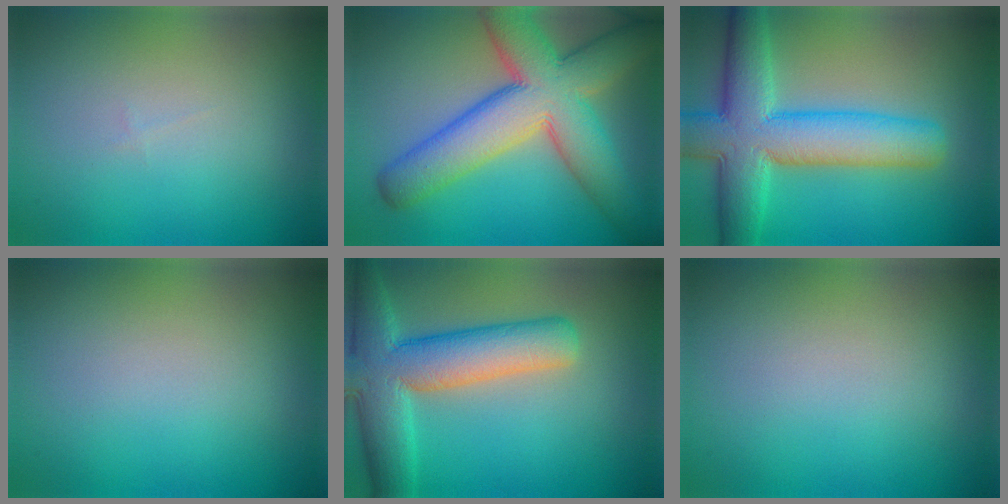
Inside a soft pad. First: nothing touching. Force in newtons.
{"total": 11.6, "press": 11.6, "slide": 0.7}
{"total": 9.7, "press": 9.7, "slide": 0.5}
{"total": 0.0}
{"total": 10.0, "press": 9.9, "slide": 0.8}
{"total": 0.0}